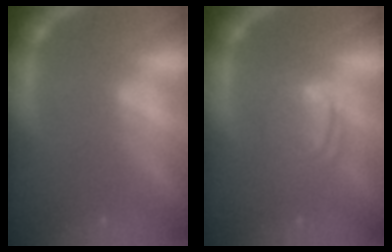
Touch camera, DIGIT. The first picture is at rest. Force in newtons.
{"total": 4.5}